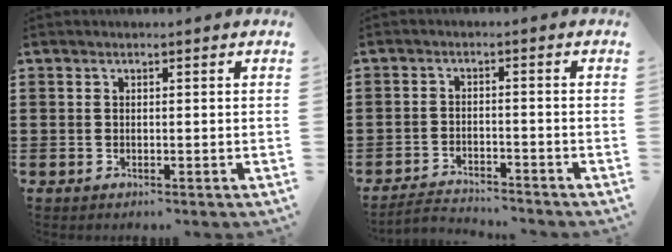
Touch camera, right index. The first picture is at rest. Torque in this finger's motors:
{"motor_torque": [-2.14, 0.00, -1.05, -0.21]}